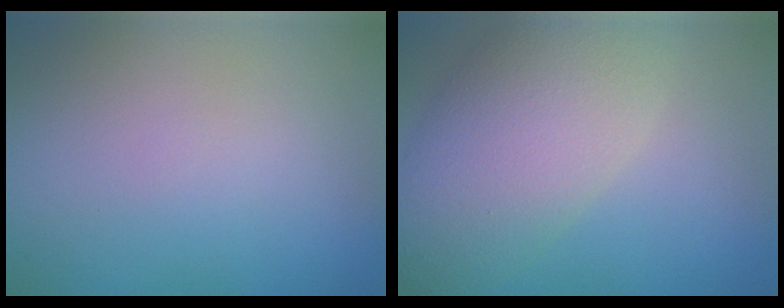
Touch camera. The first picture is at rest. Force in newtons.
{"total": 8.7, "press": 8.7, "slide": 0.4}